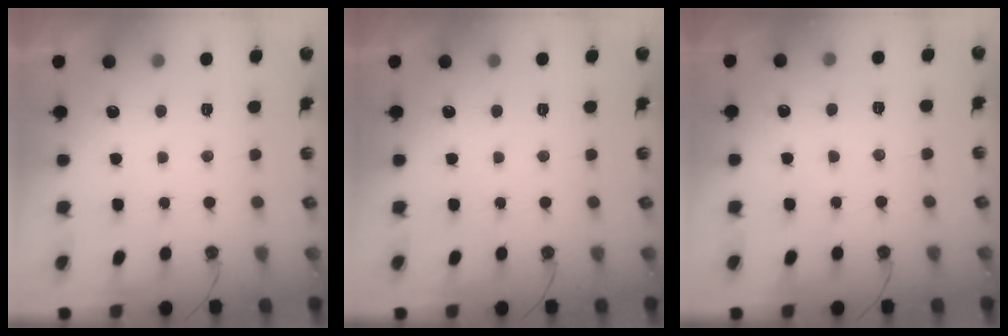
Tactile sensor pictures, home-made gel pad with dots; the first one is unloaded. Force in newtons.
{"total": 0.0}
{"total": 5.0, "press": 4.9, "slide": 0.7}